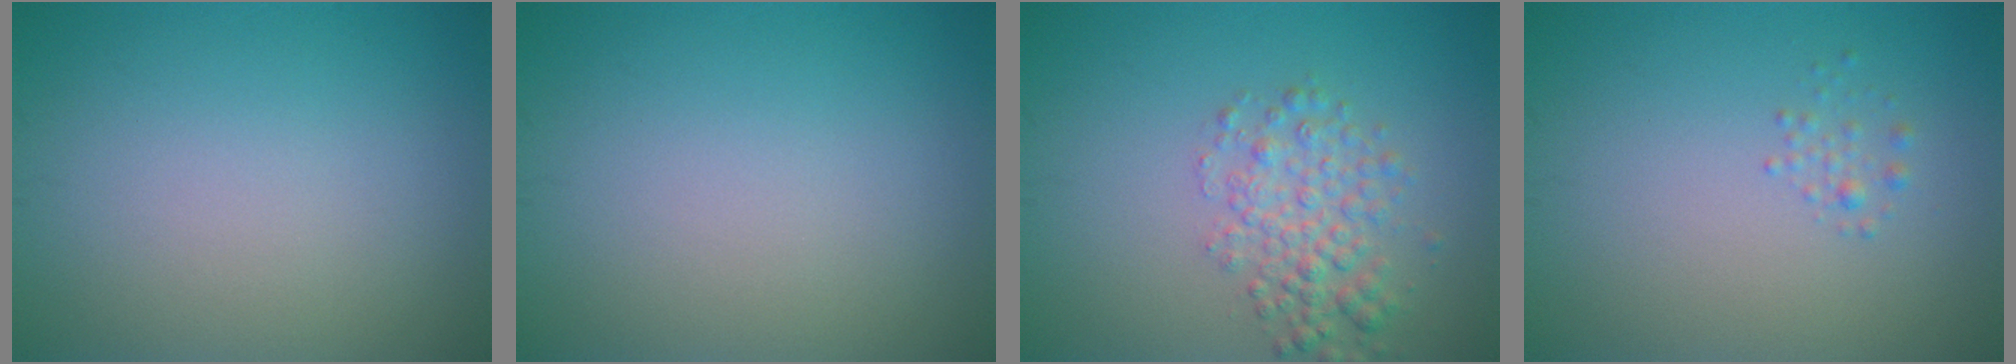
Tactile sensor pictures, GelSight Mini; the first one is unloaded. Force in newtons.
{"total": 0.0}
{"total": 3.4, "press": 3.4, "slide": 0.1}
{"total": 0.9, "press": 0.9, "slide": 0.1}